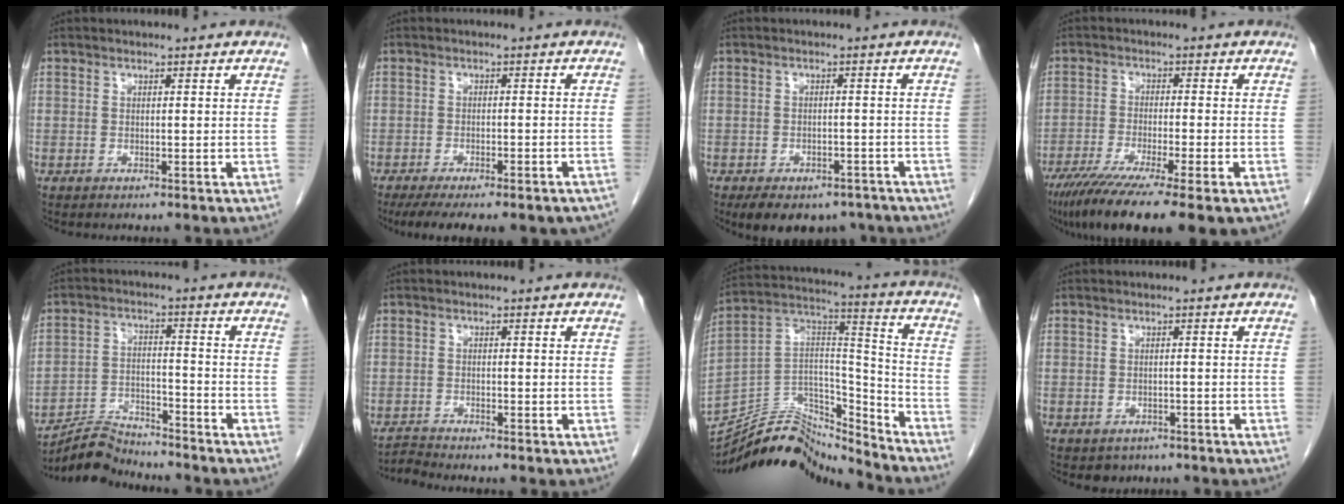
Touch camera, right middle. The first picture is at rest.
{"total": 14.1, "force": [-11.1, 3.6, 7.9], "torque": [-0.112, -0.015, -0.144]}
{"total": 10.9, "force": [-8.0, 6.0, 4.4], "torque": [-0.073, 0.004, -0.103]}
{"total": 14.4, "force": [-9.9, 0.9, 10.4], "torque": [-0.158, -0.039, -0.160]}
{"total": 6.9, "force": [-6.8, 0.7, -0.3], "torque": [0.002, 0.006, -0.121]}
{"total": 1.9, "force": [-1.6, -0.7, -0.5], "torque": [0.011, -0.013, -0.031]}
{"total": 16.9, "force": [-16.4, 3.2, 2.7], "torque": [-0.042, 0.060, -0.284]}
{"total": 2.5, "force": [-1.8, 1.8, 0.4], "torque": [-0.008, 0.004, -0.020]}